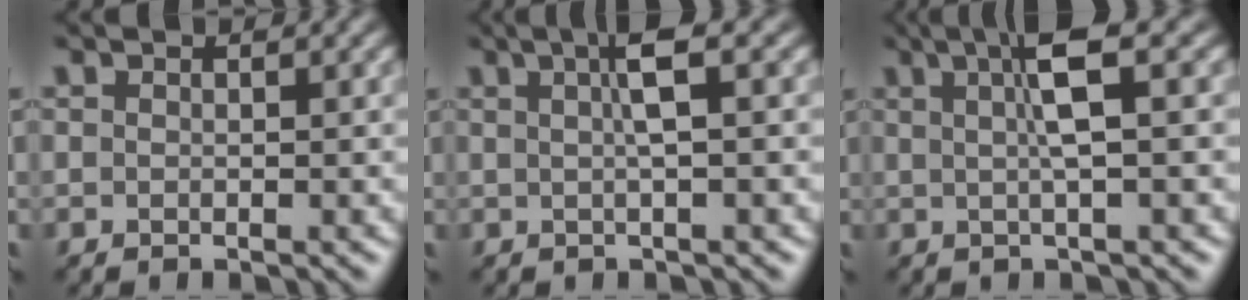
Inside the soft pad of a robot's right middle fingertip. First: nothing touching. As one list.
[{"total": 3.1, "force": [0.8, 0.5, 2.9], "torque": [-0.049, 0.009, 0.012]}, {"total": 4.3, "force": [1.2, 0.6, 4.1], "torque": [-0.075, 0.007, 0.020]}]